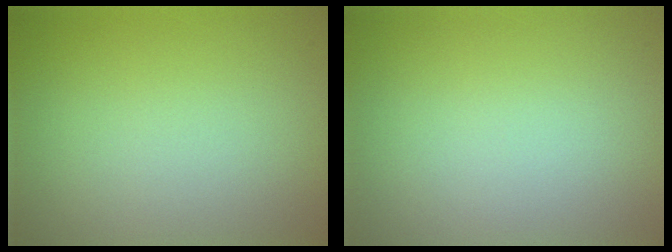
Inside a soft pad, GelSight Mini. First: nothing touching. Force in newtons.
{"total": 0.0}